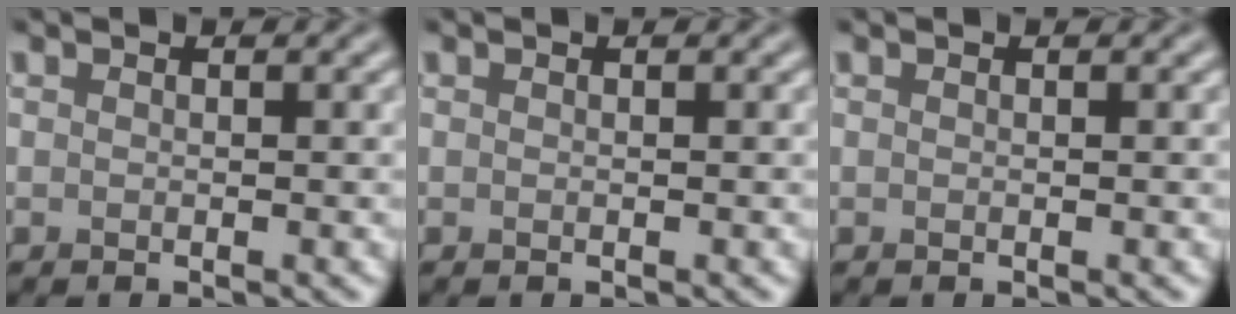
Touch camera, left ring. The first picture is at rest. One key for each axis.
{"total": 0.0}
{"total": 0.0}